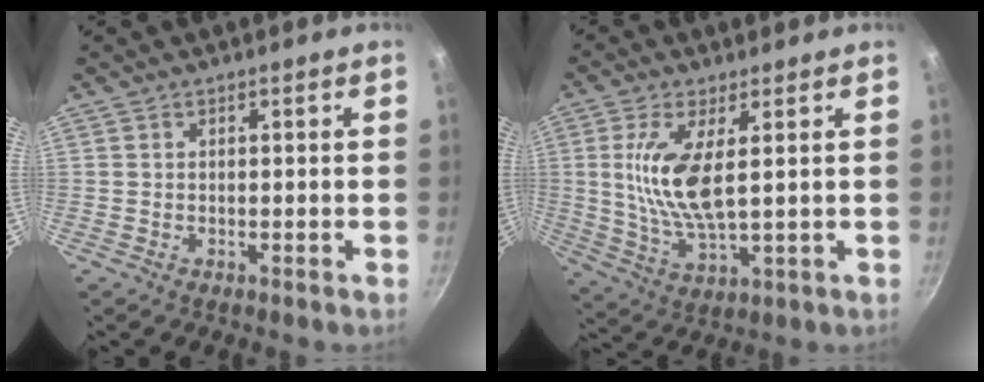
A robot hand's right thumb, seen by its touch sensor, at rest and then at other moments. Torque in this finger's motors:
{"motor_torque": [1.30, 1.05, 1.52, -0.70, 0.18]}